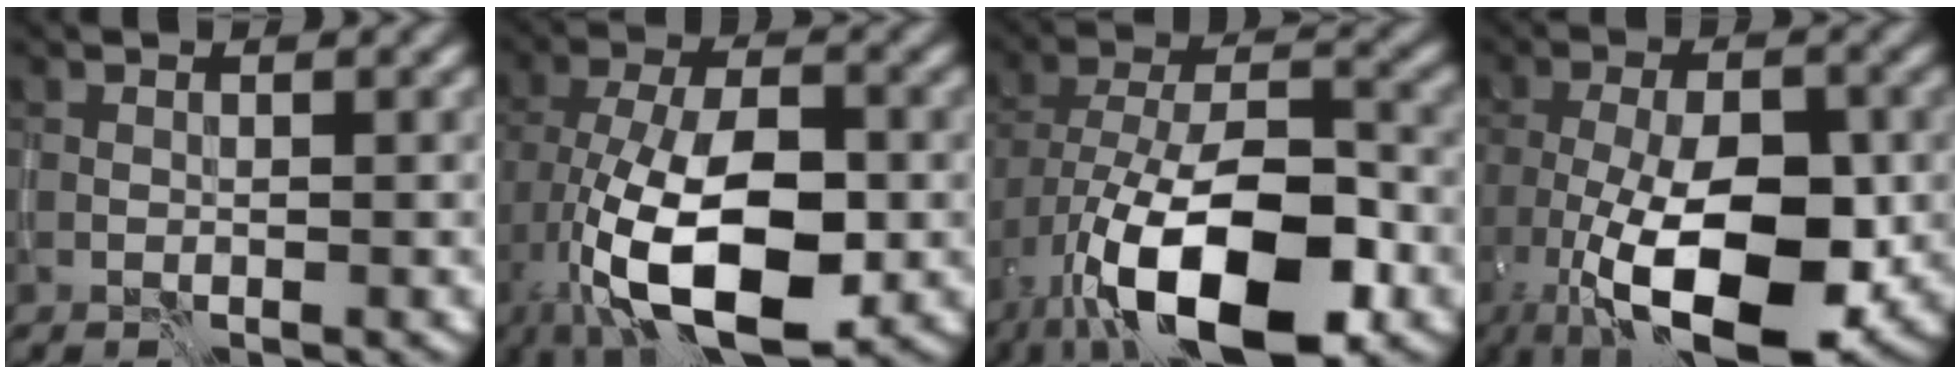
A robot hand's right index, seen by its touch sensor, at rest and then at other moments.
{"total": 13.0, "force": [-4.4, 5.8, 10.8], "torque": [-0.198, -0.003, -0.079]}
{"total": 14.7, "force": [-6.8, 6.6, 11.2], "torque": [-0.197, -0.015, -0.123]}
{"total": 12.2, "force": [-3.8, 5.0, 10.5], "torque": [-0.174, -0.009, -0.065]}